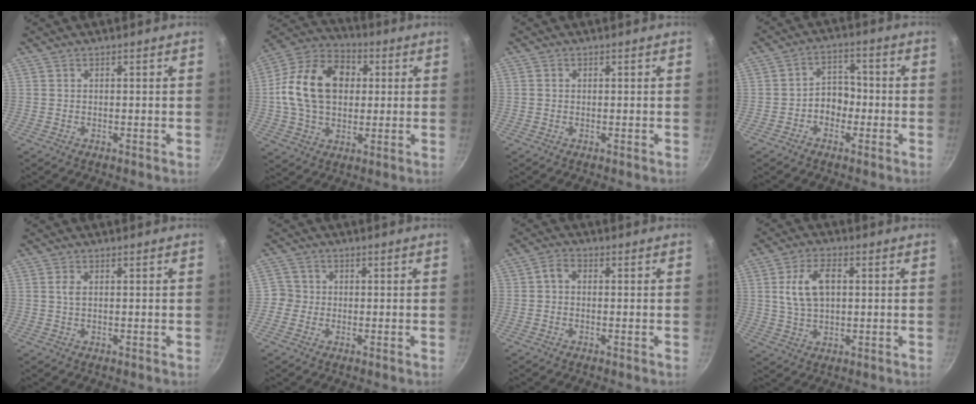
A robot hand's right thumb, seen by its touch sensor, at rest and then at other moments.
{"total": 18.2, "force": [2.2, 13.1, 12.4], "torque": [-0.196, 0.024, 0.023]}
{"total": 0.6, "force": [0.0, 0.6, 0.2], "torque": [-0.002, 0.003, 0.000]}
{"total": 5.5, "force": [-1.6, 4.3, 3.1], "torque": [-0.007, 0.024, -0.032]}
{"total": 1.3, "force": [0.3, 0.6, 1.1], "torque": [-0.023, 0.001, 0.005]}
{"total": 2.8, "force": [-0.7, 2.7, 0.3], "torque": [0.018, 0.010, -0.020]}
{"total": 2.4, "force": [-0.2, 1.5, 1.9], "torque": [-0.047, 0.009, -0.014]}
{"total": 9.0, "force": [1.6, 5.3, 7.1], "torque": [-0.124, 0.009, 0.031]}